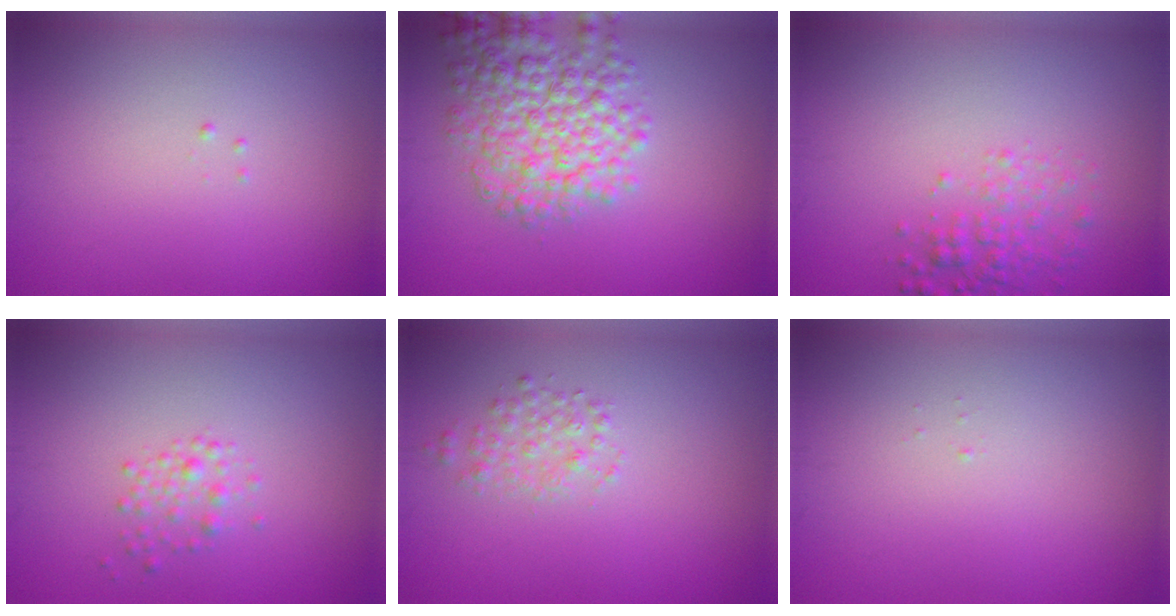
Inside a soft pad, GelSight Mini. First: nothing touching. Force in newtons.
{"total": 6.2, "press": 6.2, "slide": 0.2}
{"total": 2.3, "press": 2.3, "slide": 0.1}
{"total": 1.4, "press": 1.4, "slide": 0.0}
{"total": 1.6, "press": 1.6, "slide": 0.0}
{"total": 0.0}